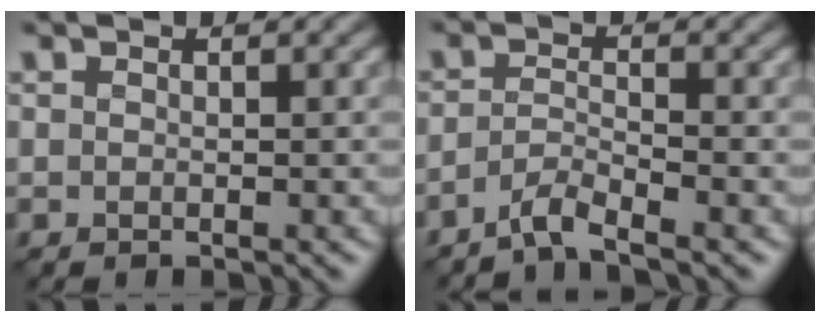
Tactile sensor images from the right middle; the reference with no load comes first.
{"total": 2.3, "force": [-1.9, 0.3, 1.2], "torque": [-0.022, 0.005, -0.047]}